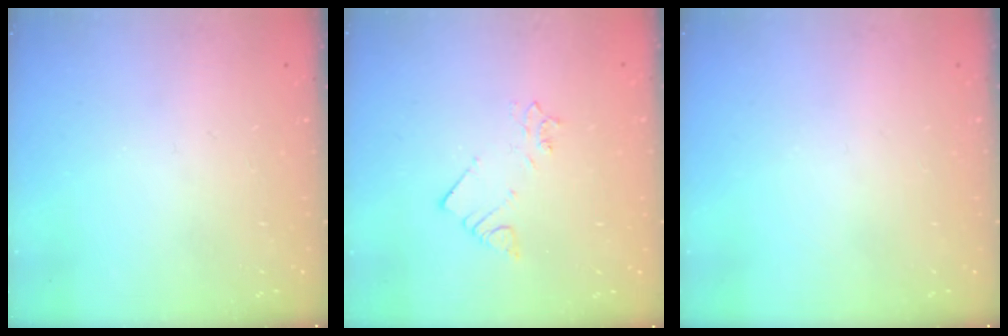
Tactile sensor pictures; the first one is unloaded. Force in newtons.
{"total": 2.3, "press": 2.3, "slide": 0.3}
{"total": 0.0}